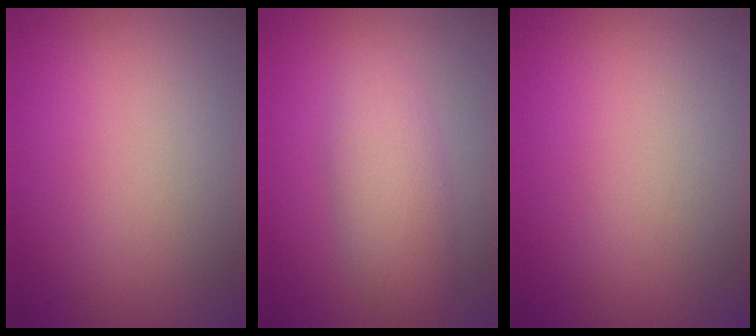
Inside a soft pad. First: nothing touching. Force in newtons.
{"total": 3.7, "press": 3.7, "slide": 0.0}
{"total": 0.0}